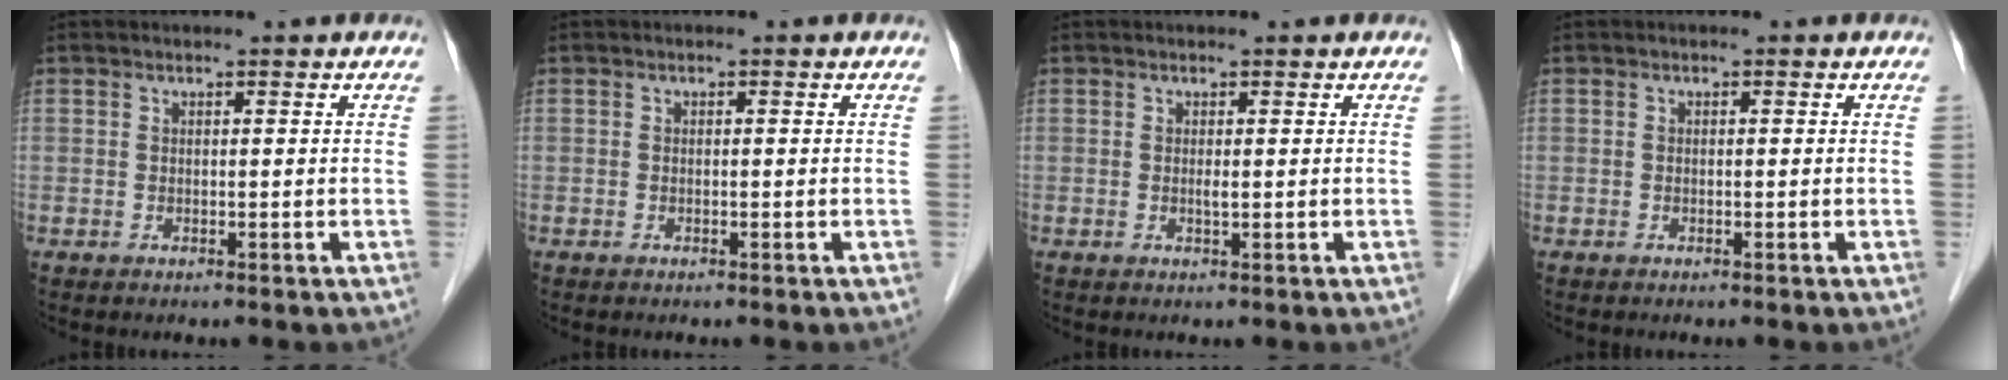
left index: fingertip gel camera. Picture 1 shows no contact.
{"total": 0.0}
{"total": 0.7, "force": [0.3, 0.0, 0.6], "torque": [-0.010, 0.001, 0.005]}
{"total": 0.0}